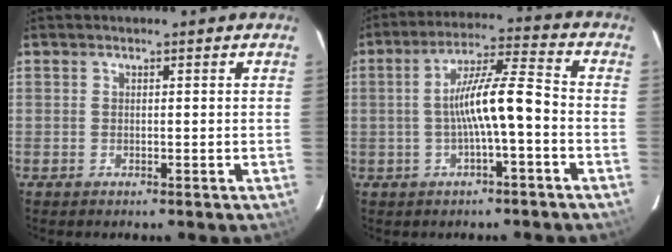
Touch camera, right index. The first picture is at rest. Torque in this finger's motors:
{"motor_torque": [0.43, -0.09, 0.68, 0.19]}